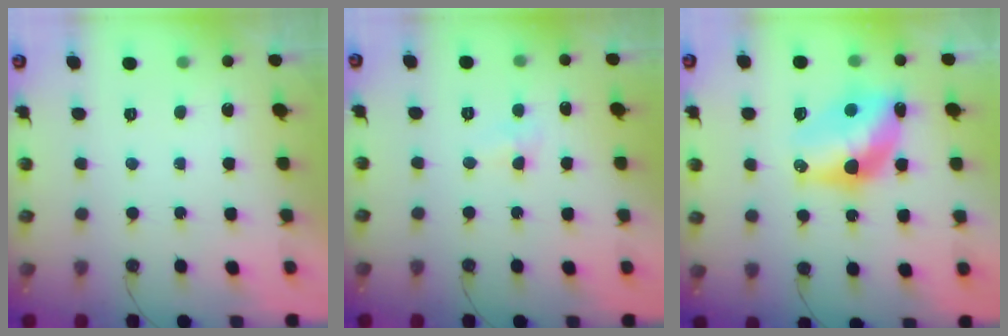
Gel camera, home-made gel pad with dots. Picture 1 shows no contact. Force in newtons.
{"total": 3.4, "press": 3.3, "slide": 0.7}
{"total": 13.2, "press": 13.1, "slide": 1.0}